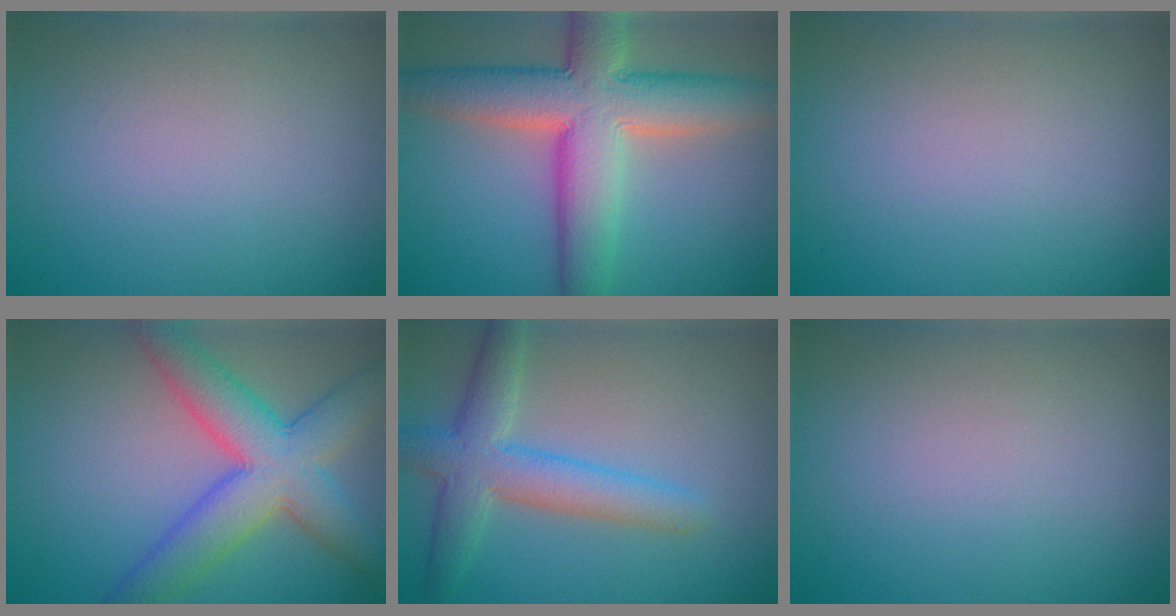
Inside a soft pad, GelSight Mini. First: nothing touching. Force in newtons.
{"total": 10.1, "press": 10.1, "slide": 0.7}
{"total": 0.0}
{"total": 7.9, "press": 7.9, "slide": 0.4}
{"total": 5.1, "press": 5.1, "slide": 0.2}
{"total": 0.0}